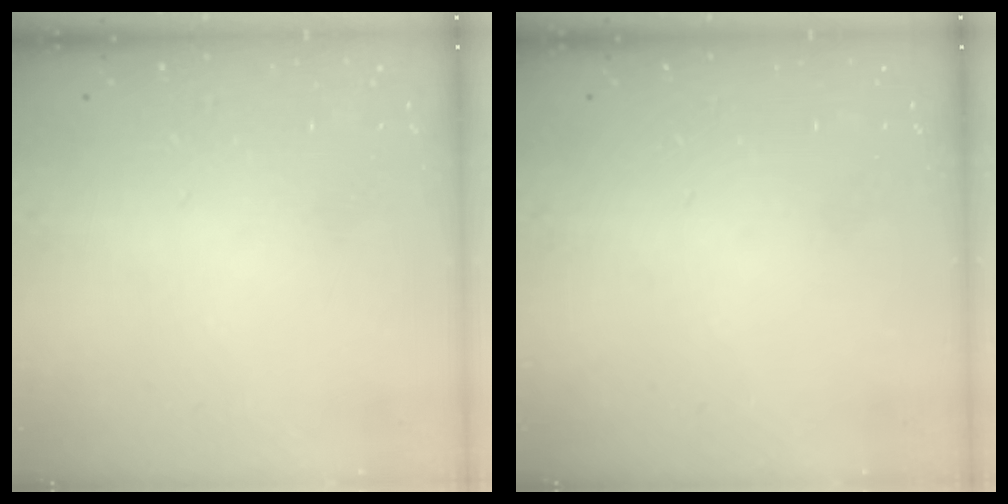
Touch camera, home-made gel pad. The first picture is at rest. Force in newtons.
{"total": 0.0}